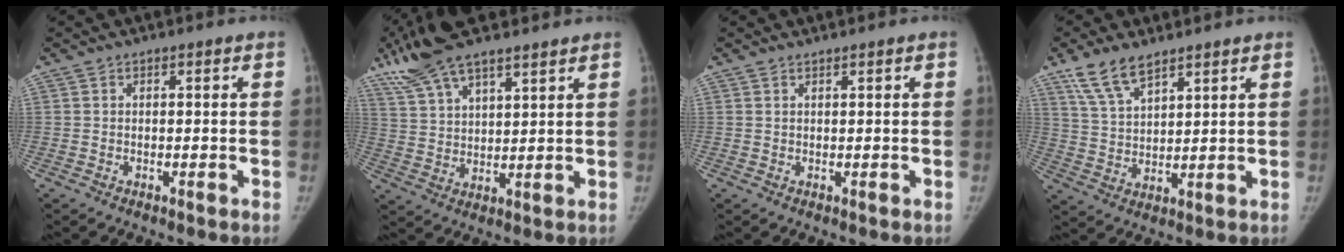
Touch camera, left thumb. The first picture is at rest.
{"total": 14.9, "force": [10.9, 4.7, 9.1], "torque": [-0.161, -0.014, 0.209]}
{"total": 0.7, "force": [0.7, 0.0, 0.1], "torque": [-0.002, -0.005, 0.013]}
{"total": 8.8, "force": [6.3, 3.6, 5.0], "torque": [-0.086, -0.024, 0.130]}